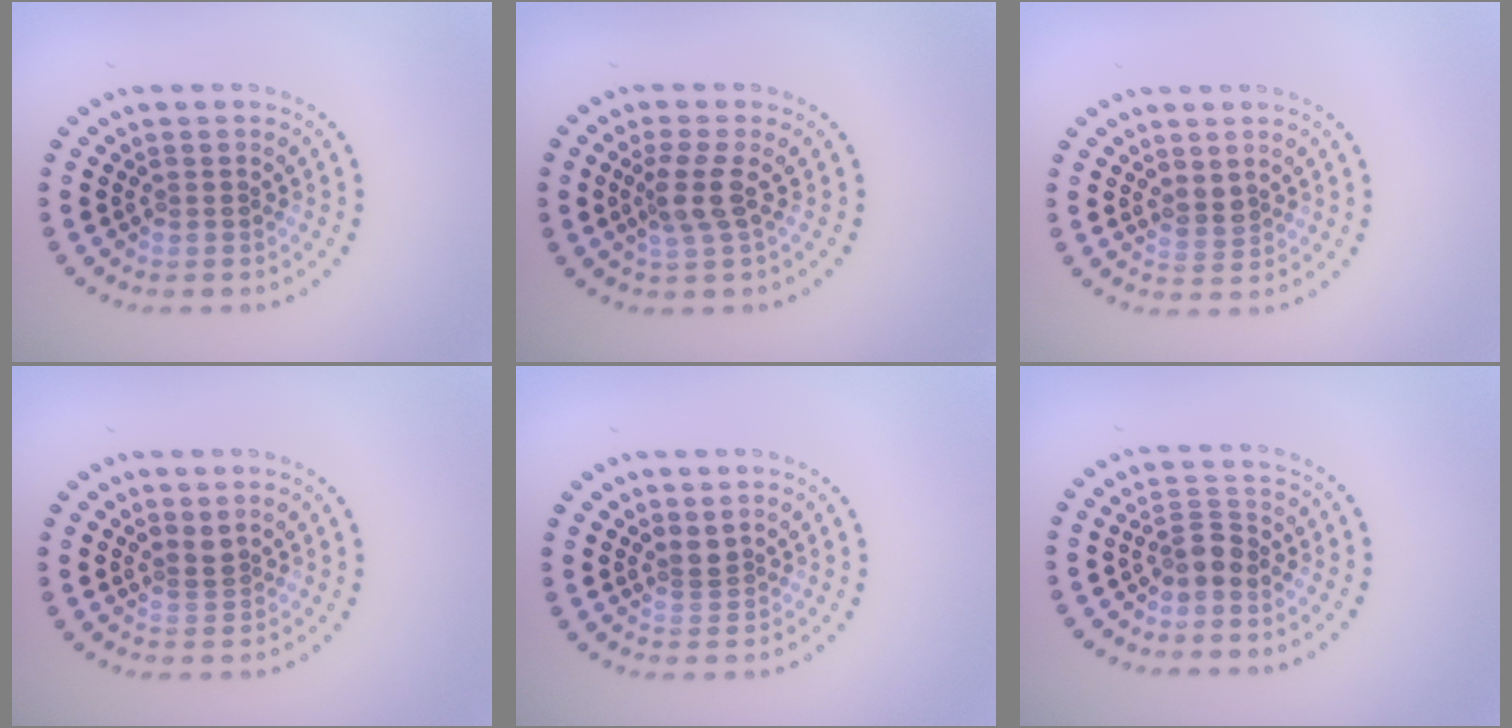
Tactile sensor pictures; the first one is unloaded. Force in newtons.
{"total": 2.4, "press": 1.9, "slide": 1.6}
{"total": 1.5, "press": 1.2, "slide": 0.9}
{"total": 1.2, "press": 0.8, "slide": 0.9}
{"total": 1.2, "press": 0.8, "slide": 0.9}
{"total": 2.2, "press": 1.8, "slide": 1.2}